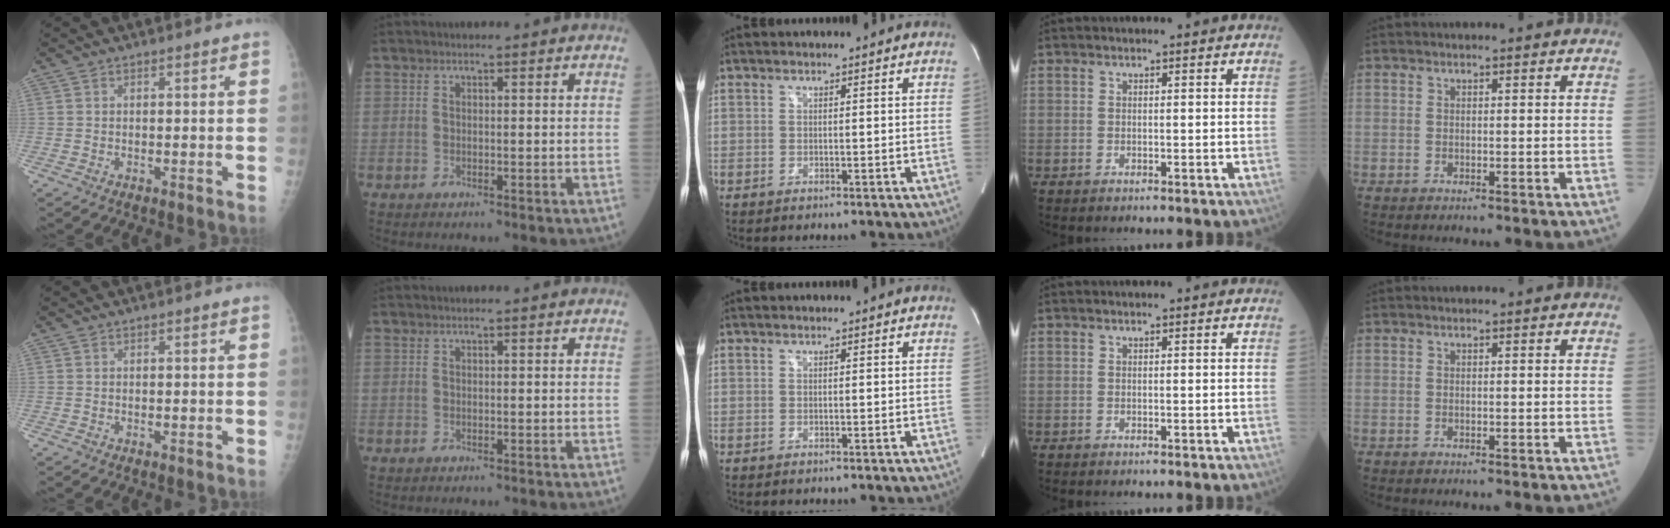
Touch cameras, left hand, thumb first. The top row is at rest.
{}